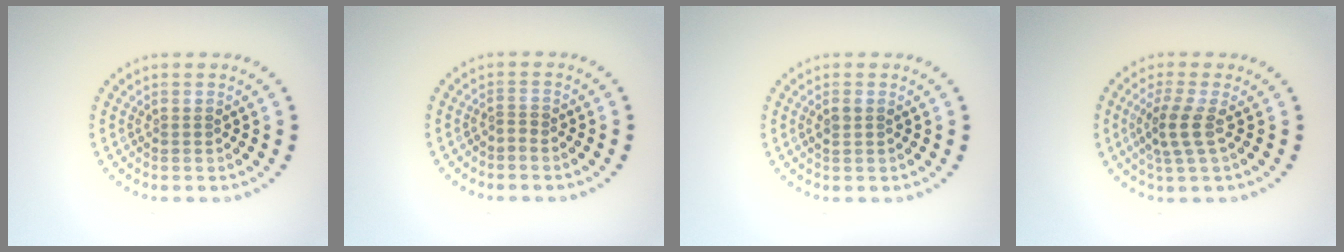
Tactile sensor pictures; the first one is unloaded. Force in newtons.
{"total": 0.8, "press": 0.2, "slide": 0.7}
{"total": 0.9, "press": 0.8, "slide": 0.2}
{"total": 2.8, "press": 2.4, "slide": 1.4}